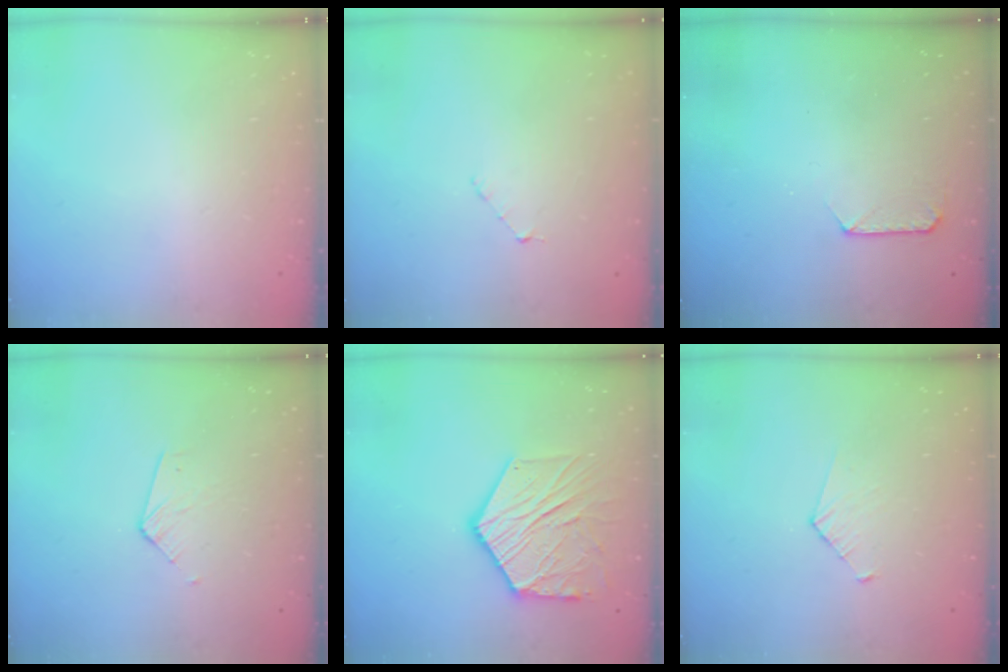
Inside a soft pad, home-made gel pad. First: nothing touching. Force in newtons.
{"total": 3.0, "press": 3.0, "slide": 0.3}
{"total": 7.4, "press": 7.4, "slide": 0.6}
{"total": 3.7, "press": 3.7, "slide": 0.3}
{"total": 16.7, "press": 16.7, "slide": 1.4}
{"total": 3.4, "press": 3.4, "slide": 0.3}